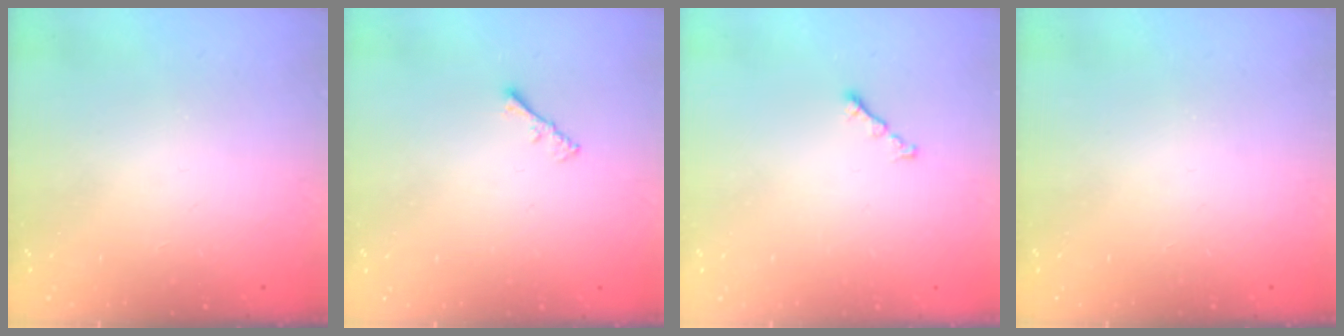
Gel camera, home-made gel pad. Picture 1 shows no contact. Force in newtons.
{"total": 1.3, "press": 1.3, "slide": 0.4}
{"total": 0.8, "press": 0.7, "slide": 0.4}
{"total": 0.0}